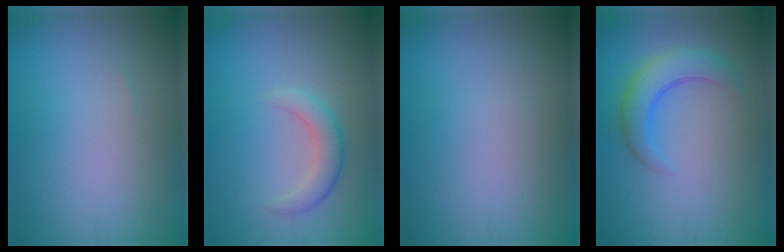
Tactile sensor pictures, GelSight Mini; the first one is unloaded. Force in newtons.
{"total": 2.4, "press": 2.4, "slide": 0.2}
{"total": 0.0}
{"total": 3.7, "press": 3.7, "slide": 0.1}